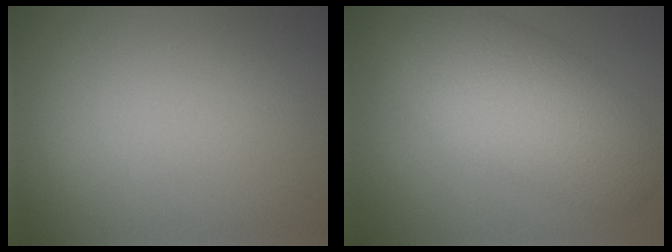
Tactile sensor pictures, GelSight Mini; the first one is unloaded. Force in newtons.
{"total": 7.1, "press": 7.1, "slide": 0.5}